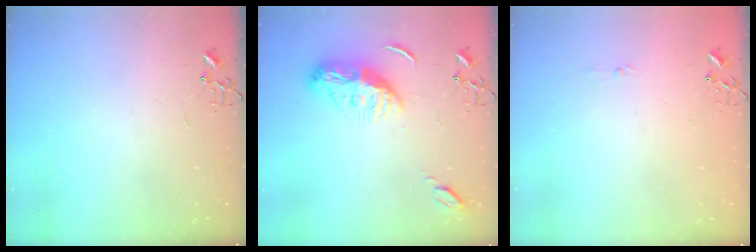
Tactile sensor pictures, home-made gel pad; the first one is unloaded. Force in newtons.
{"total": 11.3, "press": 11.3, "slide": 0.3}
{"total": 3.5, "press": 3.5, "slide": 0.4}